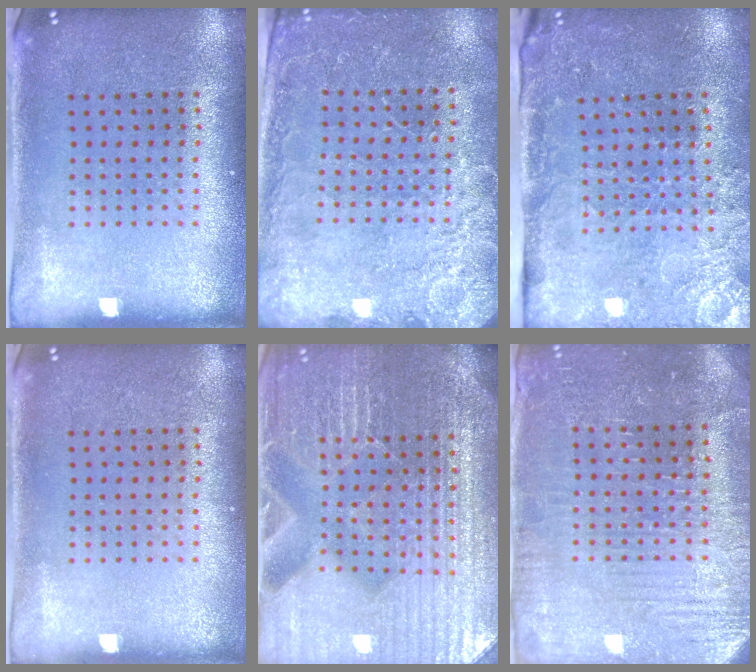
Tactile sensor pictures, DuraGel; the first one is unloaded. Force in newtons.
{"total": 2.8, "press": 2.7, "slide": 0.4}
{"total": 3.3, "press": 3.3, "slide": 0.3}
{"total": 0.0}
{"total": 5.3, "press": 4.9, "slide": 2.1}
{"total": 3.5, "press": 3.5, "slide": 0.6}